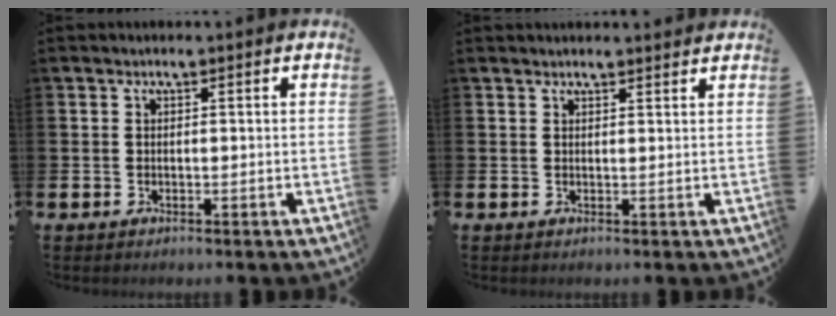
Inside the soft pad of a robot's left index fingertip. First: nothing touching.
{"total": 1.3, "force": [1.3, 0.0, 0.1], "torque": [0.006, -0.007, 0.022]}